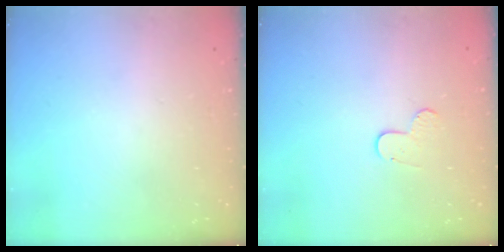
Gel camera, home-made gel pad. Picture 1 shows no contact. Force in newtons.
{"total": 6.5, "press": 6.5, "slide": 0.6}